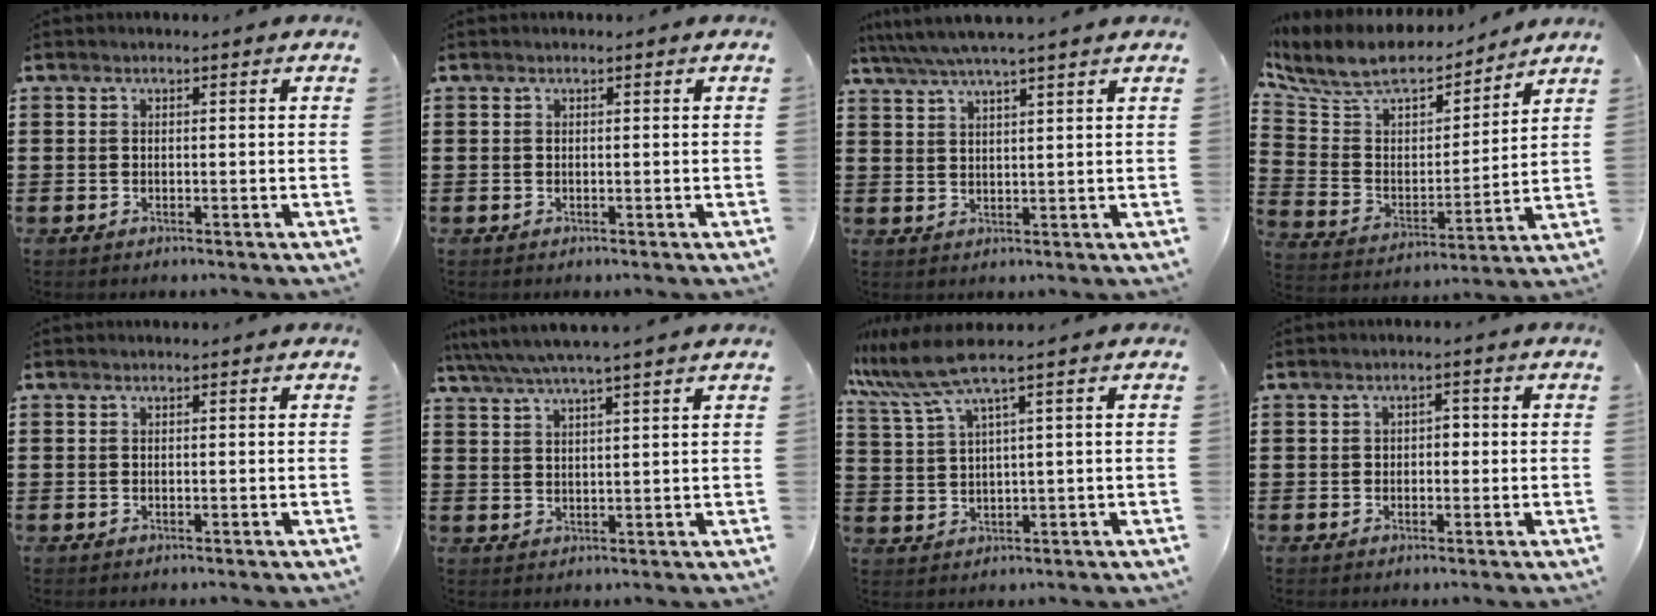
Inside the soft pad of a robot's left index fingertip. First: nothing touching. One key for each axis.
{"total": 0.0}
{"total": 4.2, "fx": 3.6, "fy": -0.2, "fz": 2.2, "tx": -0.054, "ty": -0.011, "tz": 0.062}
{"total": 9.5, "fx": 8.3, "fy": 3.3, "fz": 3.4, "tx": -0.107, "ty": -0.047, "tz": 0.144}
{"total": 0.0}
{"total": 4.3, "fx": 3.6, "fy": -0.4, "fz": 2.3, "tx": -0.056, "ty": -0.013, "tz": 0.062}
{"total": 6.0, "fx": 3.7, "fy": 0.3, "fz": 4.8, "tx": -0.121, "ty": -0.017, "tz": 0.058}
{"total": 1.8, "fx": 0.0, "fy": 1.2, "fz": 1.4, "tx": -0.029, "ty": 0.006, "tz": -0.002}